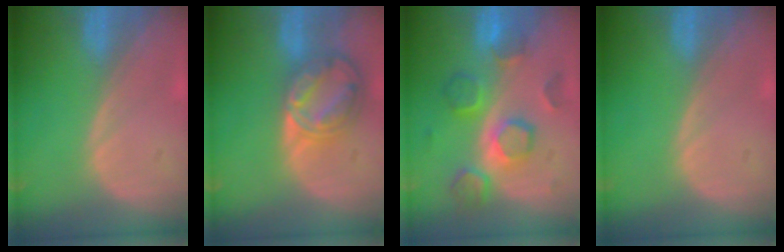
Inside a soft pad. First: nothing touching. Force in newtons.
{"total": 8.7, "press": 7.5, "slide": 4.6}
{"total": 8.4, "press": 8.3, "slide": 1.3}
{"total": 0.0}